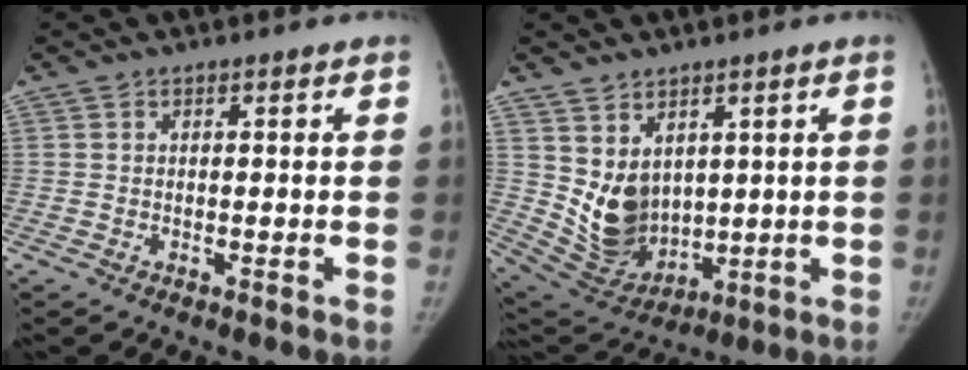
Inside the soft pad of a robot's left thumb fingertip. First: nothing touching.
{"total": 10.6, "force": [2.4, 8.0, 6.6], "torque": [-0.087, -0.031, 0.078]}